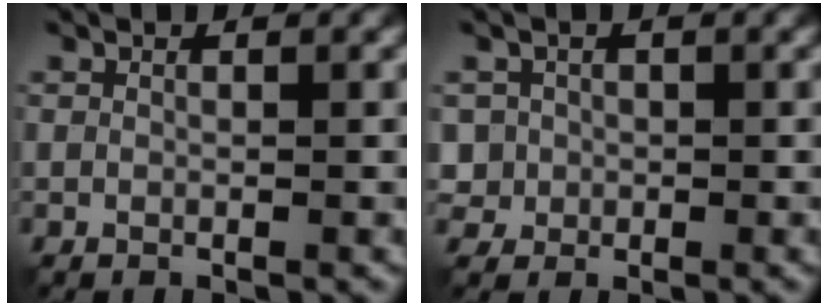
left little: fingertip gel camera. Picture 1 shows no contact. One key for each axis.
{"total": 2.1, "fx": 0.2, "fy": 2.1, "fz": 0.3, "tx": -0.013, "ty": -0.011, "tz": 0.010}